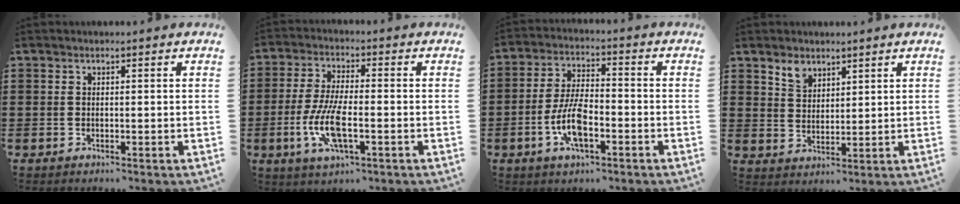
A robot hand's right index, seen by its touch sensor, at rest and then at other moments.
{"total": 8.4, "force": [-2.6, 2.6, 7.6], "torque": [-0.165, -0.013, -0.049]}
{"total": 8.3, "force": [-2.9, 3.3, 7.0], "torque": [-0.157, -0.004, -0.059]}
{"total": 3.3, "force": [2.6, 1.9, 0.9], "torque": [-0.018, 0.002, 0.048]}